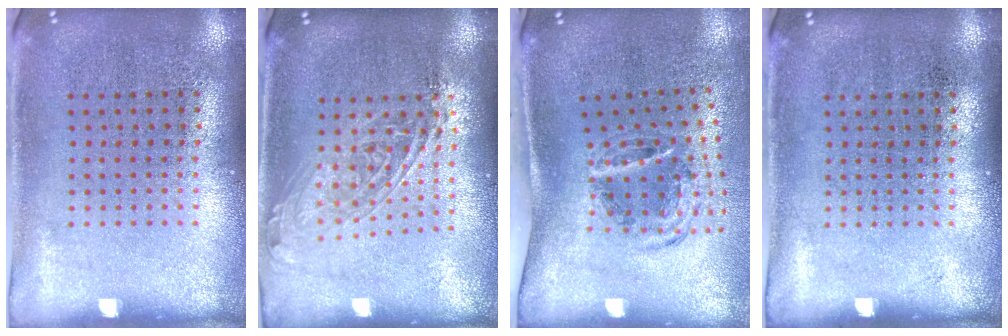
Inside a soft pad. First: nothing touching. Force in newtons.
{"total": 1.7, "press": 1.4, "slide": 0.9}
{"total": 1.2, "press": 1.0, "slide": 0.6}
{"total": 0.0}